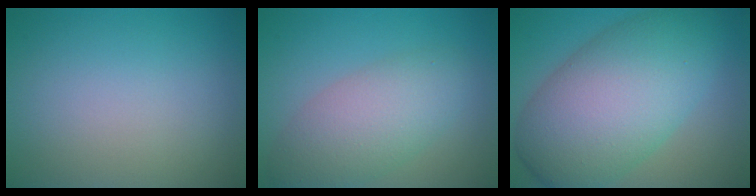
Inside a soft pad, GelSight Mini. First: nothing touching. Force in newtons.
{"total": 4.4, "press": 4.4, "slide": 0.2}
{"total": 11.4, "press": 11.4, "slide": 0.1}